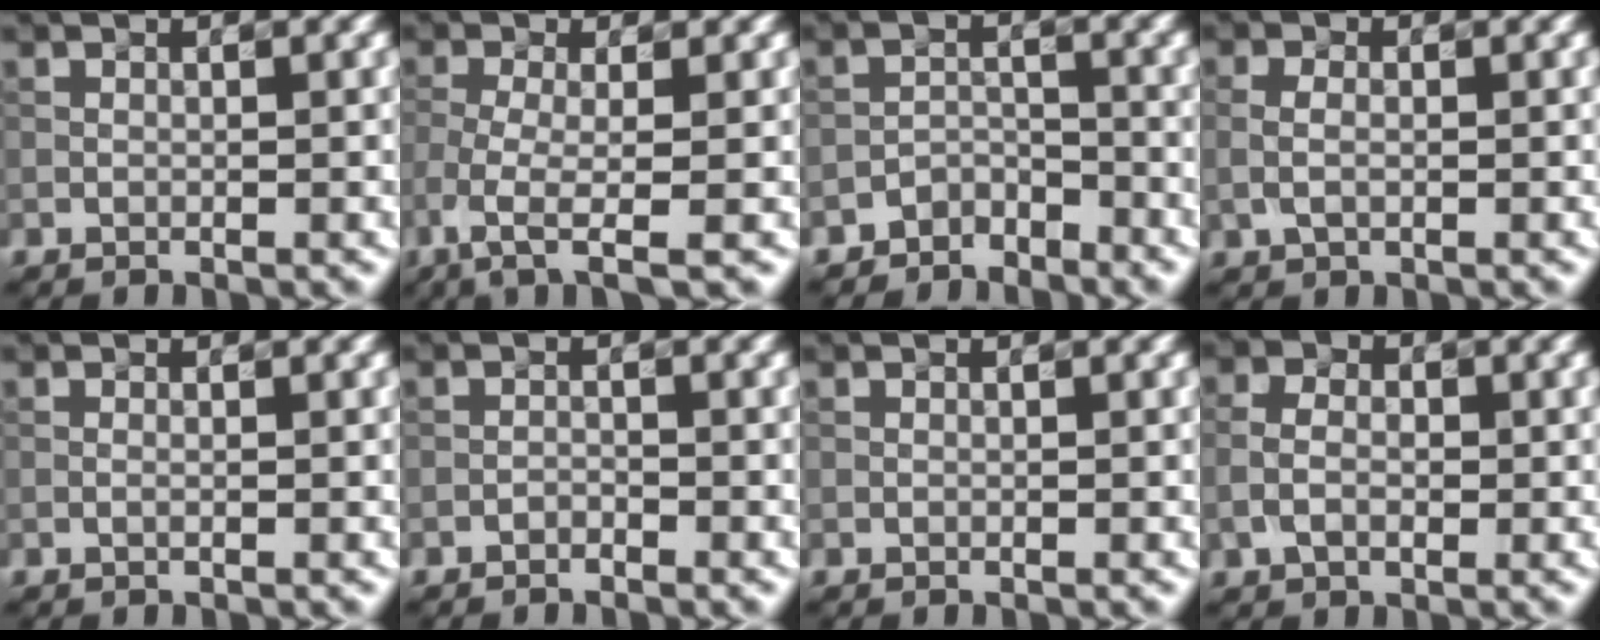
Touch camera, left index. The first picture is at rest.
{"total": 4.5, "force": [-2.5, 1.2, 3.6], "torque": [-0.078, -0.005, -0.053]}
{"total": 2.5, "force": [-2.3, 0.8, -0.2], "torque": [0.007, 0.010, -0.046]}
{"total": 1.4, "force": [-0.2, 1.0, 1.0], "torque": [-0.027, 0.005, -0.005]}
{"total": 0.5, "force": [0.1, 0.3, 0.4], "torque": [0.001, -0.005, -0.007]}
{"total": 0.8, "force": [-0.8, 0.1, 0.2], "torque": [-0.008, 0.005, -0.014]}
{"total": 0.0}
{"total": 2.6, "force": [-0.5, 1.9, 1.7], "torque": [-0.037, 0.007, -0.013]}